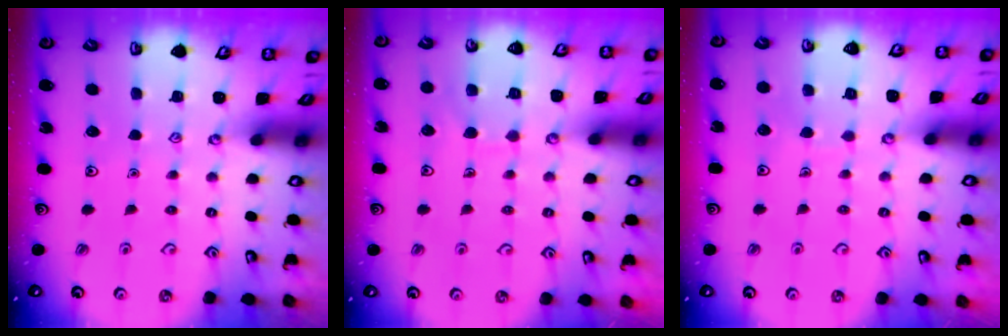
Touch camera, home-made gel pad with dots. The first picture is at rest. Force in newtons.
{"total": 6.7, "press": 6.7, "slide": 0.4}
{"total": 2.9, "press": 2.9, "slide": 0.2}